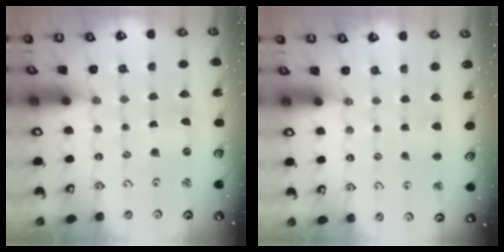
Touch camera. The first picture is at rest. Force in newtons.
{"total": 4.2, "press": 4.2, "slide": 0.7}